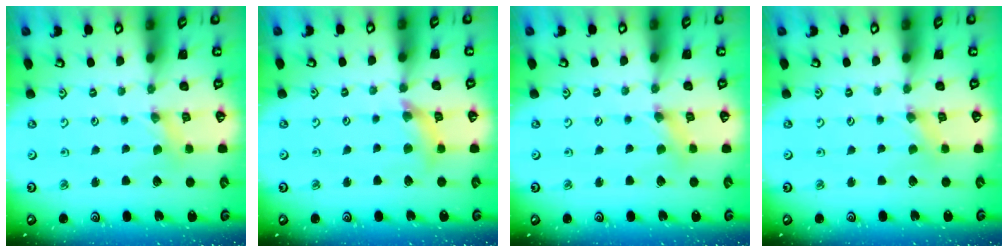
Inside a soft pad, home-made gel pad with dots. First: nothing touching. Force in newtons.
{"total": 8.5, "press": 8.4, "slide": 1.0}
{"total": 1.4, "press": 1.4, "slide": 0.2}
{"total": 0.0}